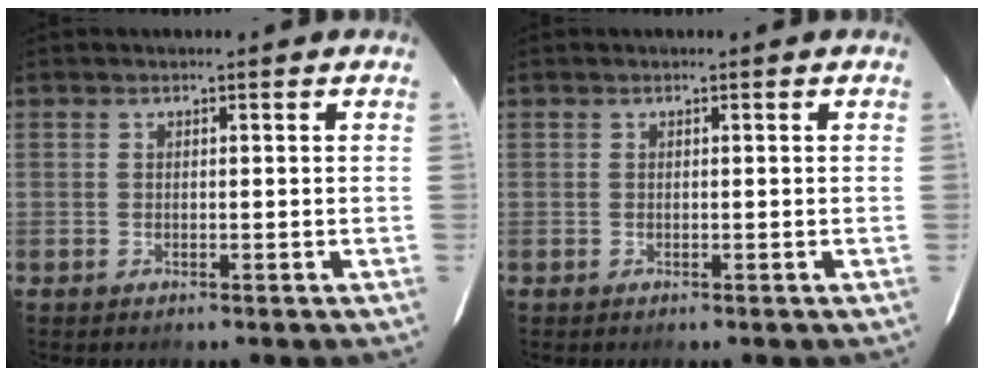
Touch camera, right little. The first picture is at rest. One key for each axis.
{"total": 0.0}